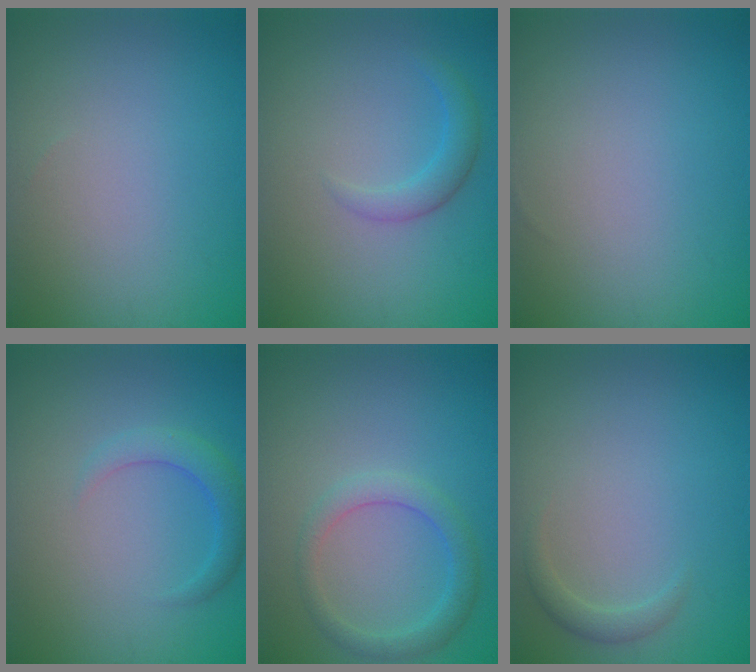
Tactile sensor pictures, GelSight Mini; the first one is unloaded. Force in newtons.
{"total": 2.0, "press": 2.0, "slide": 0.2}
{"total": 0.0}
{"total": 2.4, "press": 2.4, "slide": 0.2}
{"total": 2.7, "press": 2.6, "slide": 0.2}
{"total": 1.2, "press": 1.2, "slide": 0.1}